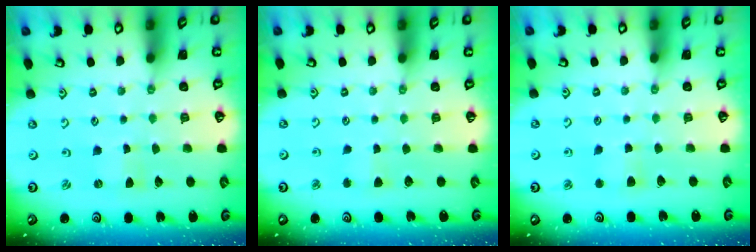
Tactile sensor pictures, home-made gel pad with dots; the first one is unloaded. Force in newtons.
{"total": 2.1, "press": 2.0, "slide": 0.4}
{"total": 4.8, "press": 4.8, "slide": 0.5}